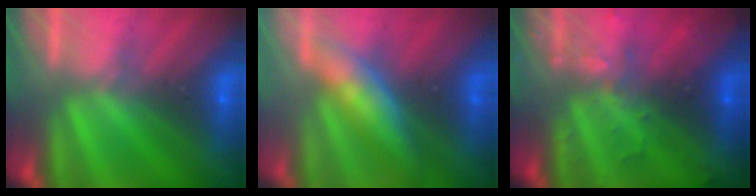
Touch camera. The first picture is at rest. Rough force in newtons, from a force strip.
{"total": 3.5}
{"total": 3.0}